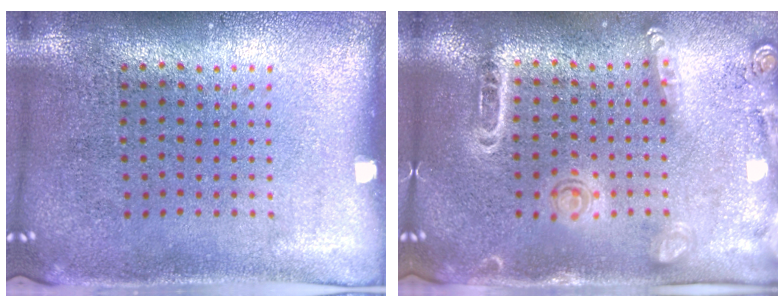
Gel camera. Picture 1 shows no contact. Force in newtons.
{"total": 1.5, "press": 1.4, "slide": 0.4}